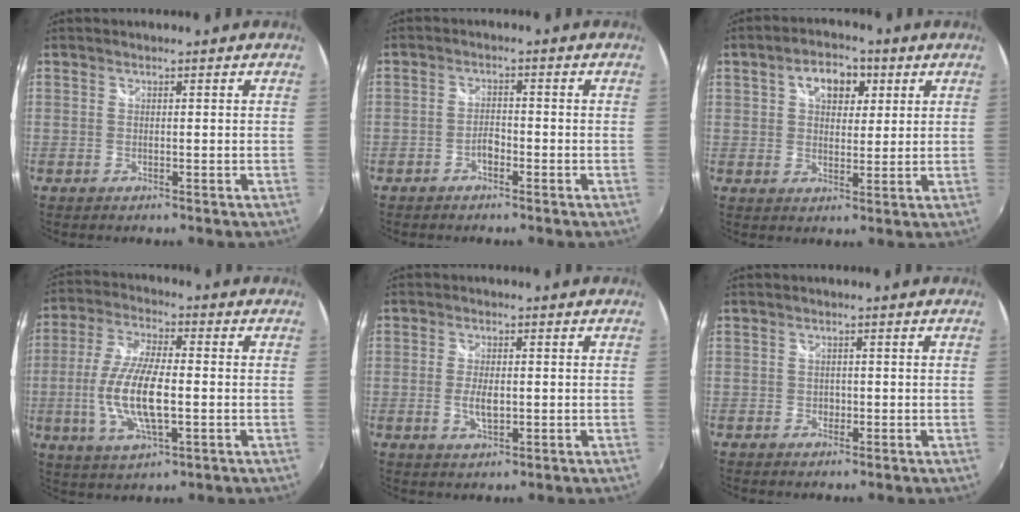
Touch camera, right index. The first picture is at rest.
{"total": 2.2, "force": [-1.4, 1.0, 1.3], "torque": [-0.026, 0.004, -0.029]}
{"total": 7.6, "force": [3.0, 4.8, 5.1], "torque": [-0.084, 0.024, 0.047]}
{"total": 12.5, "force": [-1.9, 4.1, 11.7], "torque": [-0.243, -0.004, -0.038]}
{"total": 3.9, "force": [-0.5, 1.8, 3.4], "torque": [-0.066, -0.005, -0.009]}
{"total": 1.2, "force": [-0.4, 1.1, 0.3], "torque": [-0.004, -0.002, -0.004]}